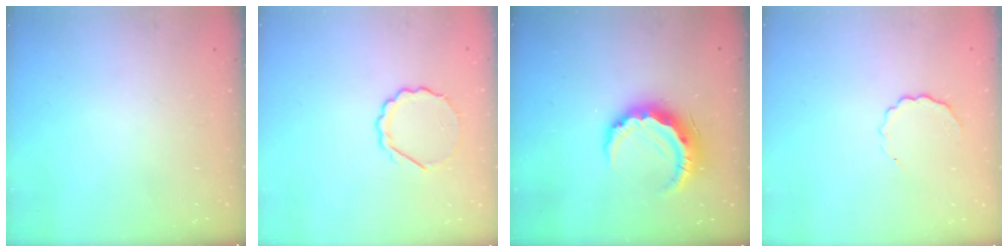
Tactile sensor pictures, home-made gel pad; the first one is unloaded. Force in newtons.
{"total": 5.4, "press": 5.2, "slide": 1.3}
{"total": 12.3, "press": 12.3, "slide": 0.4}
{"total": 3.5, "press": 3.4, "slide": 0.9}